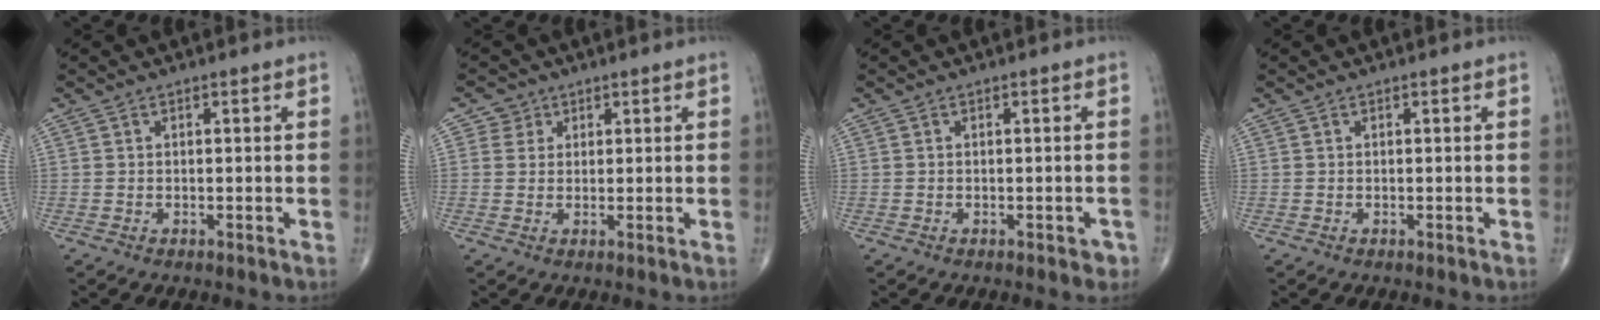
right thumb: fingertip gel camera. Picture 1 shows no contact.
{"total": 2.6, "force": [1.1, 2.3, -0.1], "torque": [0.022, -0.003, 0.010]}
{"total": 1.4, "force": [-0.8, 0.8, 0.9], "torque": [-0.002, 0.004, -0.009]}
{"total": 0.0}